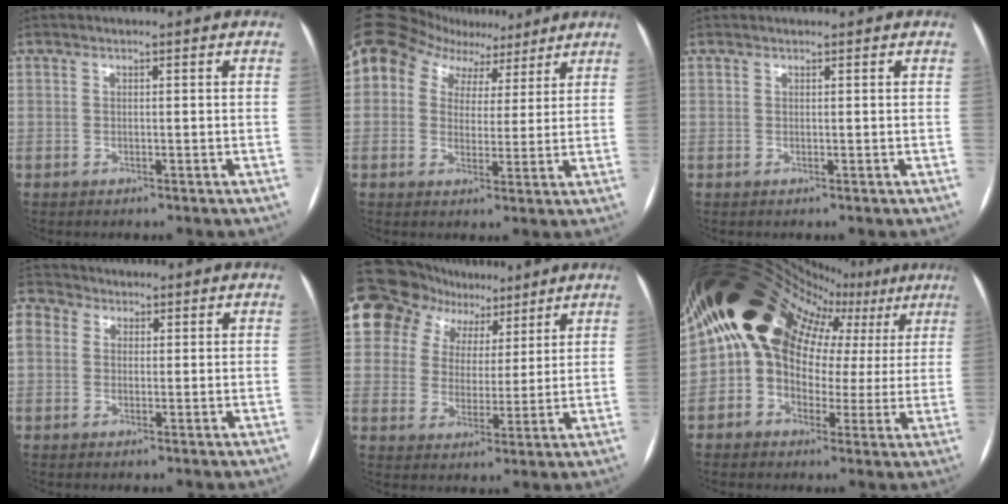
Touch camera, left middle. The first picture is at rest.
{"total": 11.5, "force": [7.5, 7.8, 3.7], "torque": [-0.071, 0.046, 0.107]}
{"total": 0.6, "force": [0.5, 0.3, 0.3], "torque": [-0.010, 0.011, 0.008]}
{"total": 13.9, "force": [4.9, 11.2, 6.7], "torque": [-0.203, 0.071, 0.090]}
{"total": 14.7, "force": [9.4, 10.3, 4.7], "torque": [-0.092, 0.052, 0.151]}
{"total": 20.9, "force": [10.2, 13.6, 12.2], "torque": [-0.214, 0.078, 0.141]}